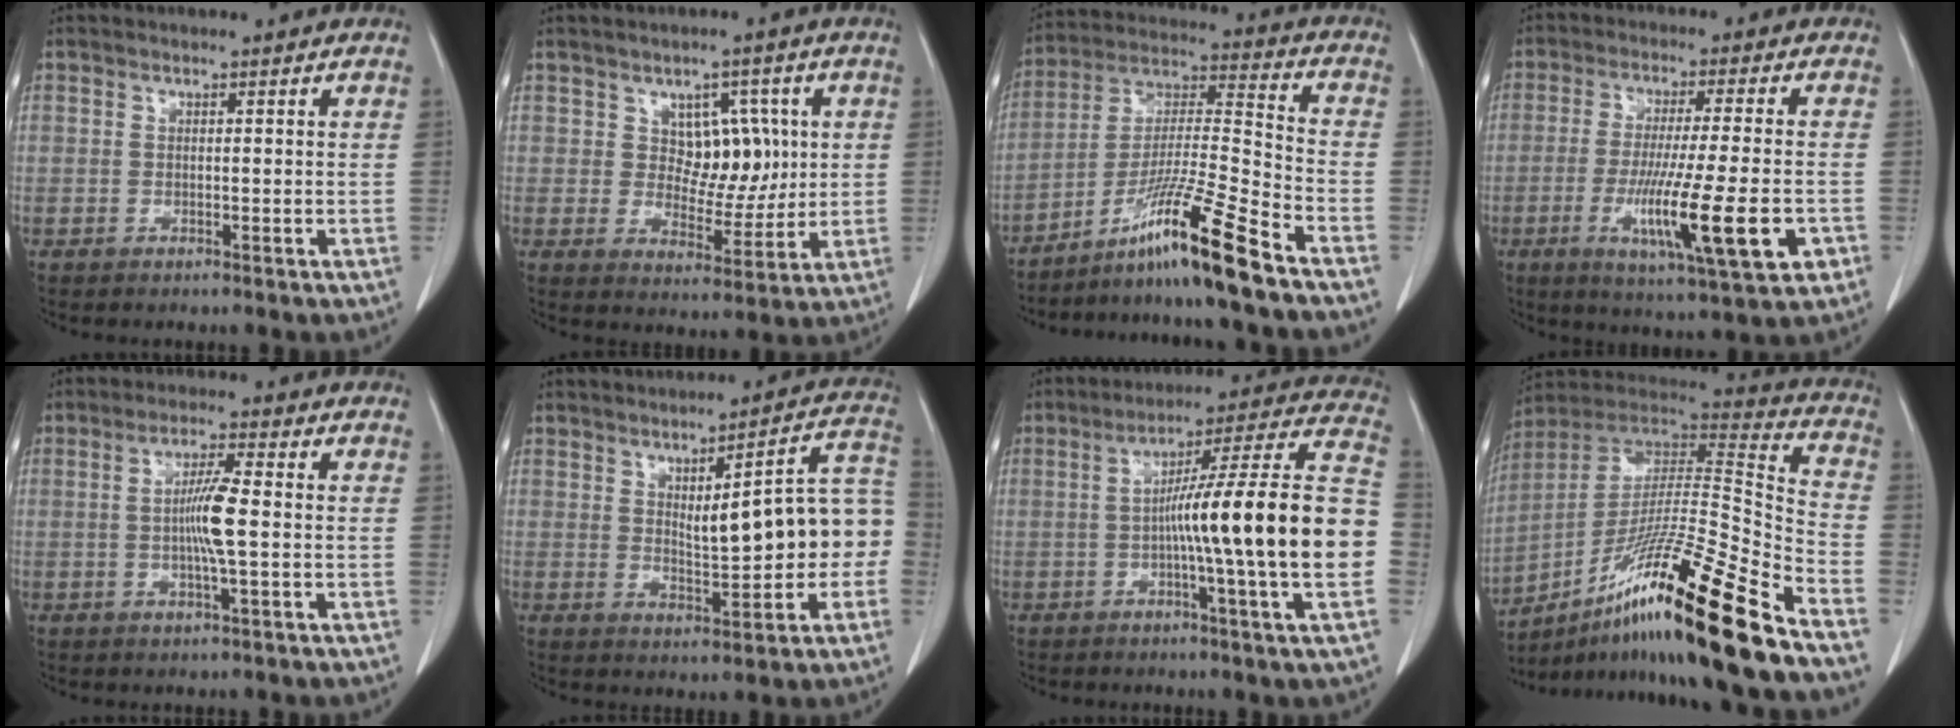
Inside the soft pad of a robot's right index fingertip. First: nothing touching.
{"total": 6.6, "force": [1.8, 4.6, 4.4], "torque": [-0.053, 0.009, 0.035]}
{"total": 14.6, "force": [-10.3, -2.1, 10.1], "torque": [-0.190, -0.010, -0.183]}
{"total": 14.4, "force": [-4.6, 0.7, 13.6], "torque": [-0.225, -0.032, -0.070]}
{"total": 5.6, "force": [-0.4, -0.1, 5.6], "torque": [-0.107, -0.002, -0.010]}
{"total": 11.6, "force": [-0.2, 2.9, 11.2], "torque": [-0.143, 0.034, 0.005]}
{"total": 21.2, "force": [-2.6, -0.8, 21.0], "torque": [-0.261, 0.026, -0.049]}
{"total": 26.3, "force": [-16.9, 0.0, 20.2], "torque": [-0.319, -0.024, -0.303]}